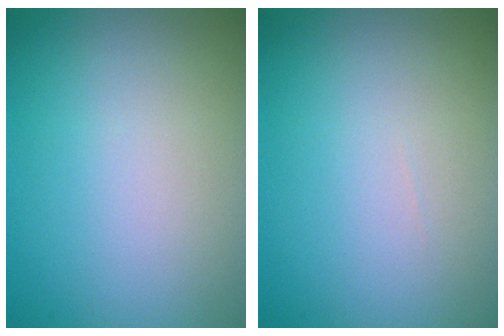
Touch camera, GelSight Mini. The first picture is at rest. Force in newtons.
{"total": 0.0}